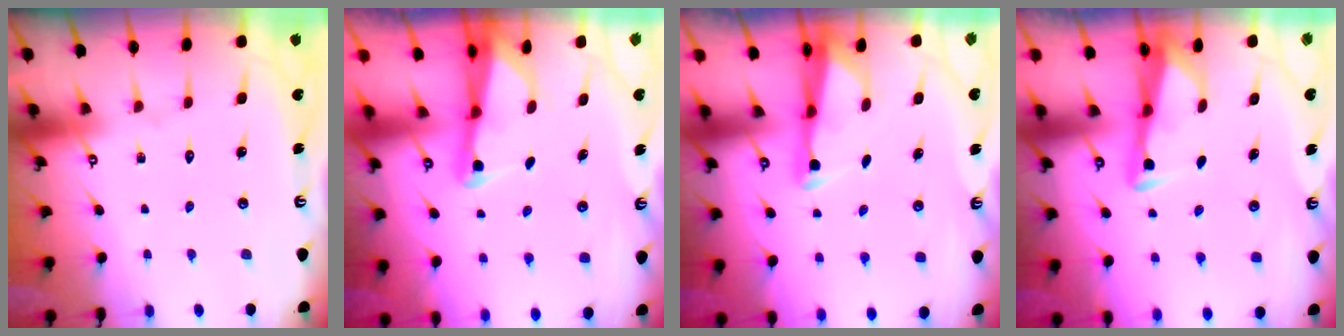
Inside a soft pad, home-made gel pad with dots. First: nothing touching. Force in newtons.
{"total": 2.4, "press": 2.4, "slide": 0.3}
{"total": 3.1, "press": 3.0, "slide": 0.8}
{"total": 3.5, "press": 3.5, "slide": 0.3}